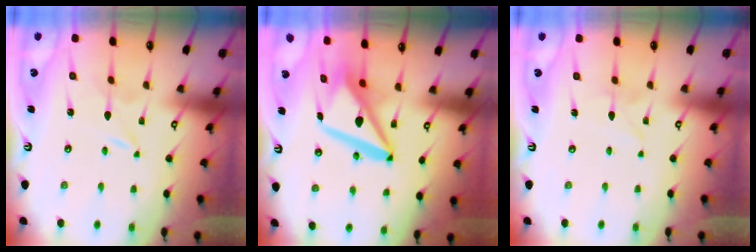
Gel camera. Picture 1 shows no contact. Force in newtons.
{"total": 12.5, "press": 12.5, "slide": 1.2}
{"total": 2.0, "press": 1.9, "slide": 0.2}